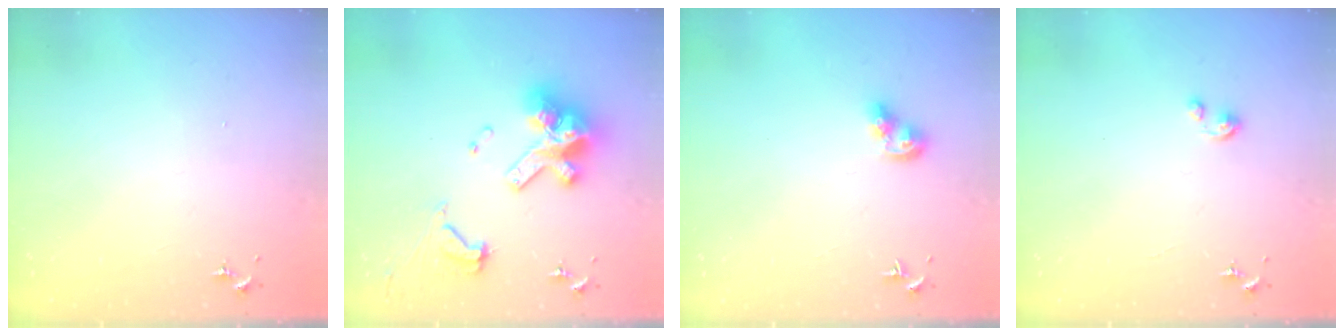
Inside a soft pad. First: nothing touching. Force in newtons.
{"total": 18.7, "press": 18.5, "slide": 2.2}
{"total": 8.3, "press": 8.2, "slide": 0.9}
{"total": 1.9, "press": 1.9, "slide": 0.1}